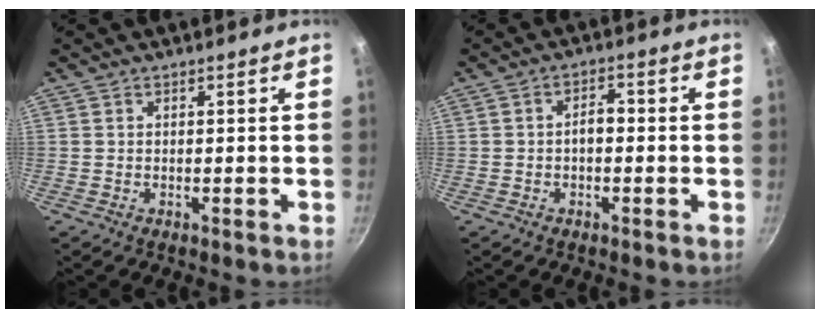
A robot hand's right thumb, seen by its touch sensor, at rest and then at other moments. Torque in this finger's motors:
{"motor_torque": [0.29, 0.68, 0.37, 0.08, -0.05]}